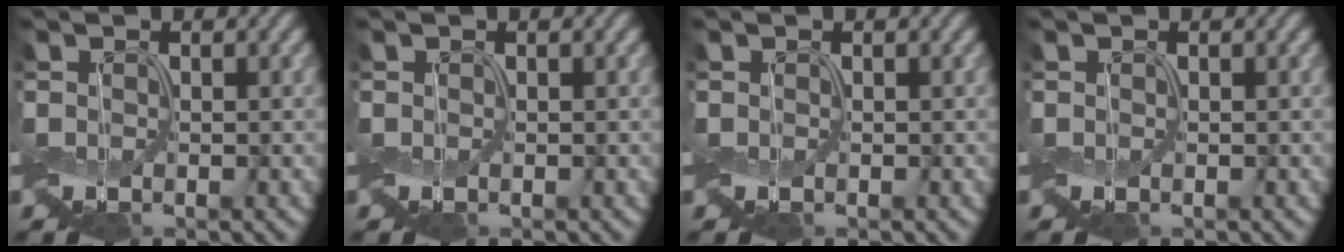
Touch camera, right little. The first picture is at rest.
{"total": 0.0}
{"total": 0.0}
{"total": 0.0}